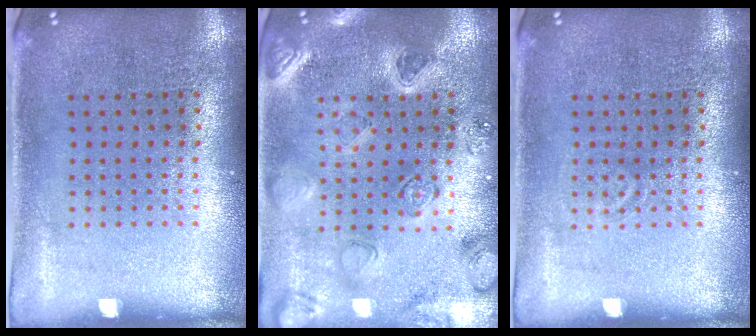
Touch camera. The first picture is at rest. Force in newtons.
{"total": 2.3, "press": 2.3, "slide": 0.1}
{"total": 0.7, "press": 0.7, "slide": 0.2}